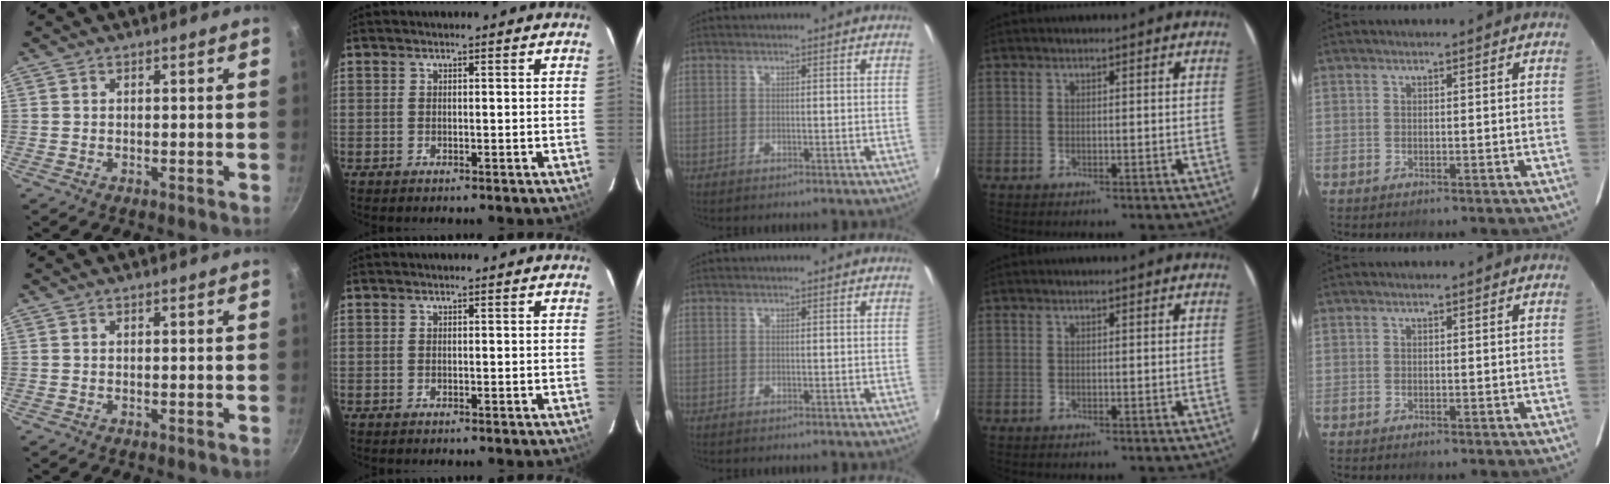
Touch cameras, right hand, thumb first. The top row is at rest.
{}